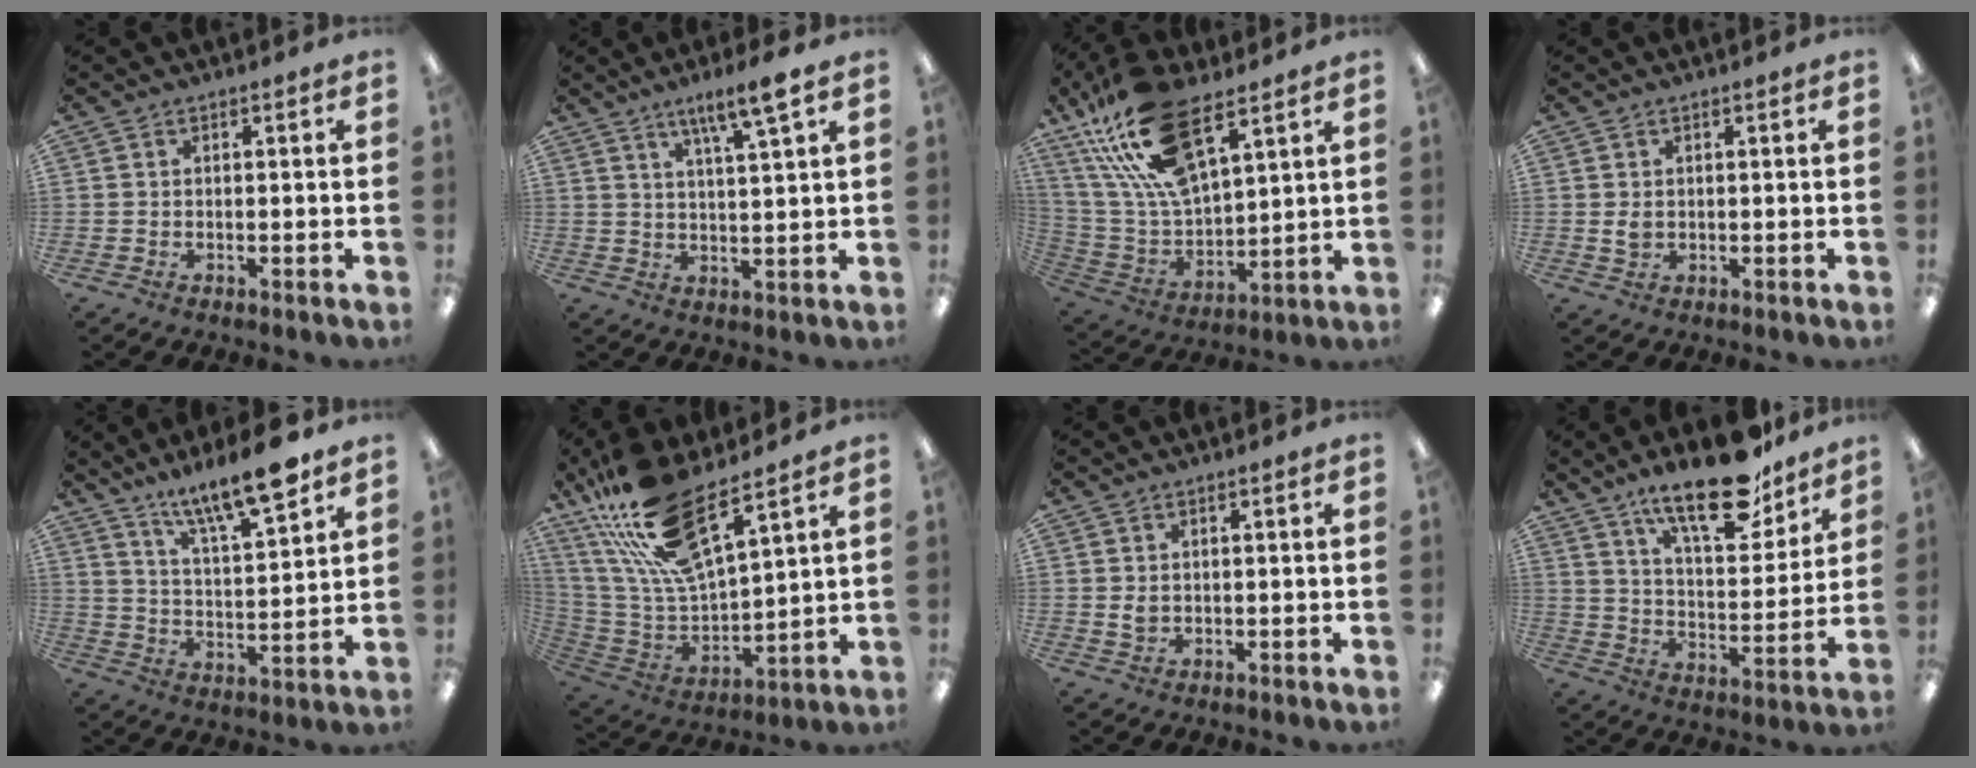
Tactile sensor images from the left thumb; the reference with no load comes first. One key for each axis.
{"total": 7.7, "fx": 5.5, "fy": 0.2, "fz": 5.3, "tx": -0.093, "ty": -0.028, "tz": 0.089}
{"total": 22.6, "fx": 13.8, "fy": 9.4, "fz": 15.1, "tx": -0.325, "ty": -0.060, "tz": 0.241}
{"total": 2.1, "fx": 0.4, "fy": 1.4, "fz": 1.5, "tx": -0.023, "ty": 0.000, "tz": 0.004}
{"total": 14.9, "fx": 12.1, "fy": 2.5, "fz": 8.2, "tx": -0.136, "ty": -0.077, "tz": 0.200}
{"total": 20.4, "fx": 15.0, "fy": 5.7, "fz": 12.7, "tx": -0.267, "ty": -0.097, "tz": 0.262}
{"total": 1.9, "fx": 0.4, "fy": 1.3, "fz": 1.4, "tx": -0.021, "ty": 0.000, "tz": 0.005}
{"total": 19.2, "fx": 14.3, "fy": 6.3, "fz": 11.1, "tx": -0.172, "ty": -0.089, "tz": 0.237}